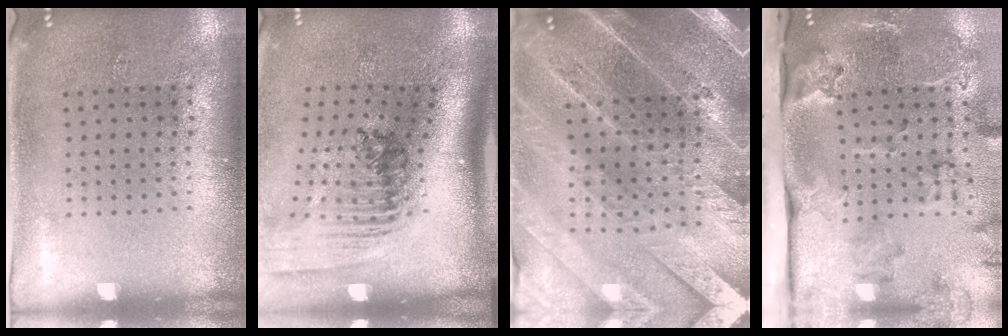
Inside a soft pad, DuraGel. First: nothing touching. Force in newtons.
{"total": 2.4, "press": 1.7, "slide": 1.7}
{"total": 5.0, "press": 4.3, "slide": 2.4}
{"total": 4.0, "press": 2.7, "slide": 3.0}